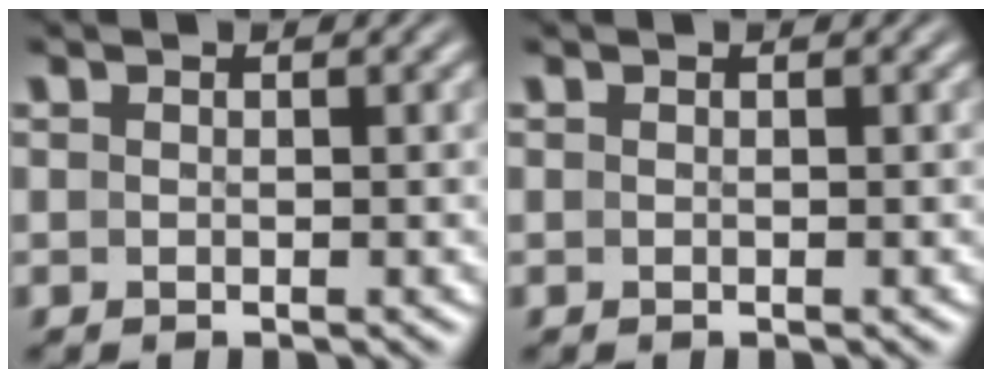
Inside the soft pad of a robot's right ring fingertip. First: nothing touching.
{"total": 0.0}